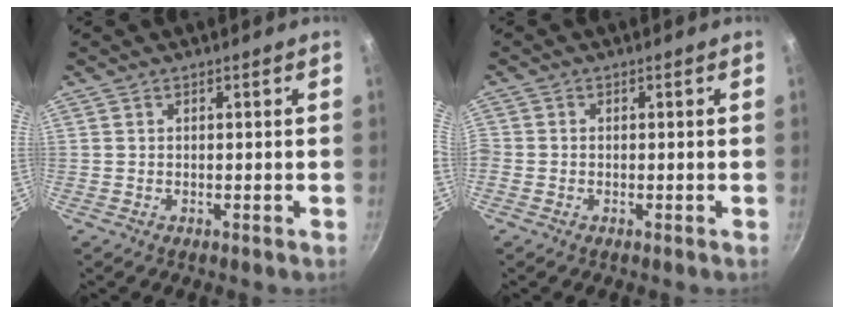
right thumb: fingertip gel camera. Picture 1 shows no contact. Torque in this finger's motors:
{"motor_torque": [-0.13, -0.10, 0.55, 0.43, 0.11]}